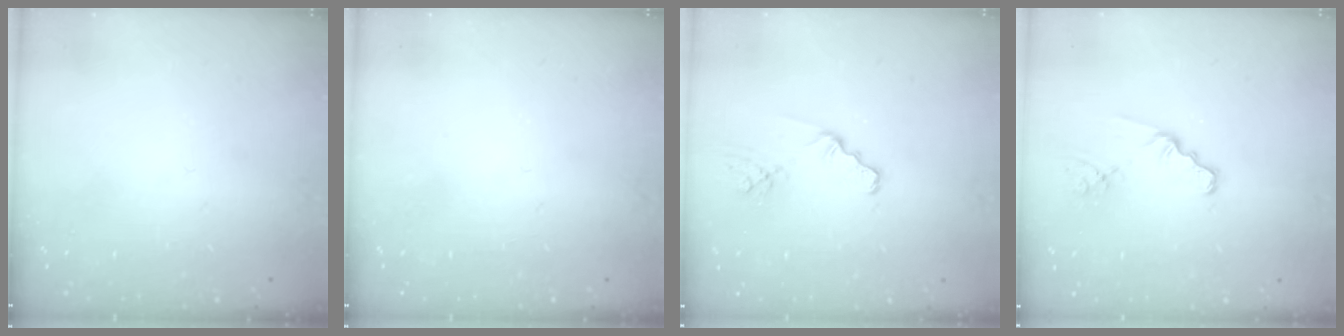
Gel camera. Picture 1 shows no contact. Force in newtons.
{"total": 0.0}
{"total": 2.1, "press": 2.1, "slide": 0.2}
{"total": 1.9, "press": 1.9, "slide": 0.3}